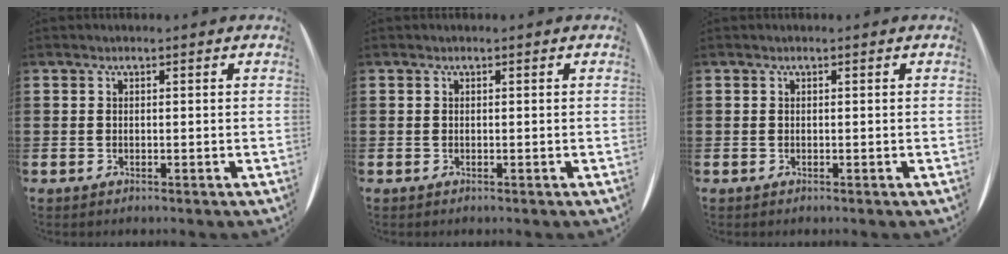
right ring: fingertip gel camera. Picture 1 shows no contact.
{"total": 0.0}
{"total": 0.0}